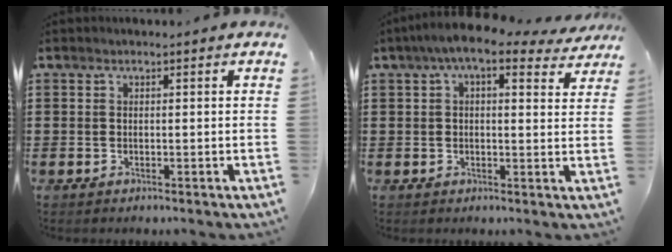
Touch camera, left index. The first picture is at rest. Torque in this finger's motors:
{"motor_torque": [2.14, 0.00, 0.65, 0.09]}